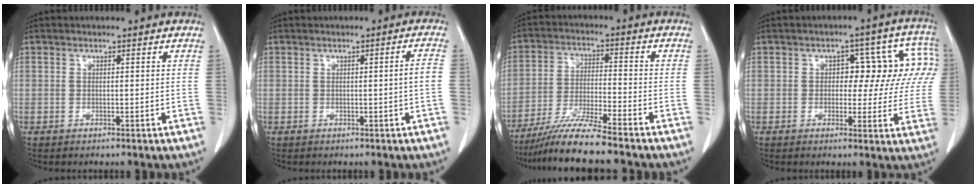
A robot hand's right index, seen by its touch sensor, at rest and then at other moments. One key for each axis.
{"total": 2.1, "fx": -0.4, "fy": -0.3, "fz": 2.0, "tx": -0.029, "ty": 0.000, "tz": -0.003}
{"total": 9.7, "fx": -8.2, "fy": -0.9, "fz": 5.0, "tx": -0.093, "ty": -0.023, "tz": -0.152}
{"total": 10.6, "fx": 1.7, "fy": 5.7, "fz": 8.8, "tx": -0.082, "ty": 0.042, "tz": 0.019}